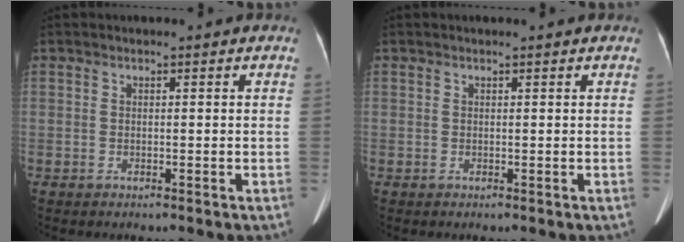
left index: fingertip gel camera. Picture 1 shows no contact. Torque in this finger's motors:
{"motor_torque": [0.03, 0.11, -0.07, -0.09]}